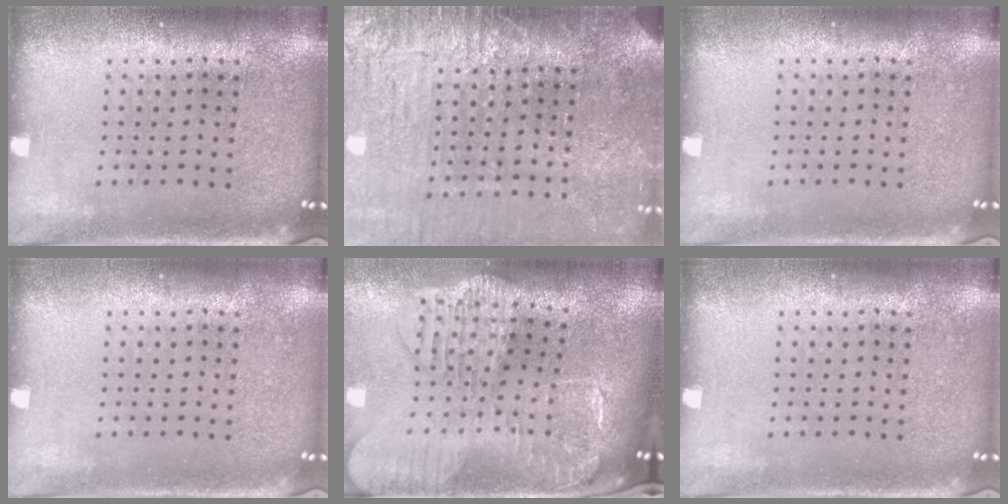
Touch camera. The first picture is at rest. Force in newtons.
{"total": 4.0, "press": 3.5, "slide": 2.0}
{"total": 0.0}
{"total": 0.0}
{"total": 2.9, "press": 2.5, "slide": 1.5}
{"total": 0.0}